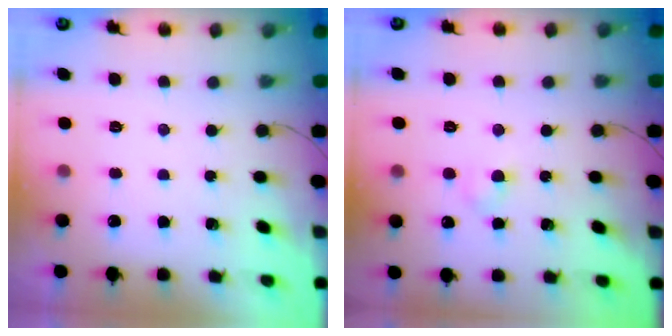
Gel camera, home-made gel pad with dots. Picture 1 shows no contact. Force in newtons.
{"total": 2.8, "press": 2.6, "slide": 1.0}